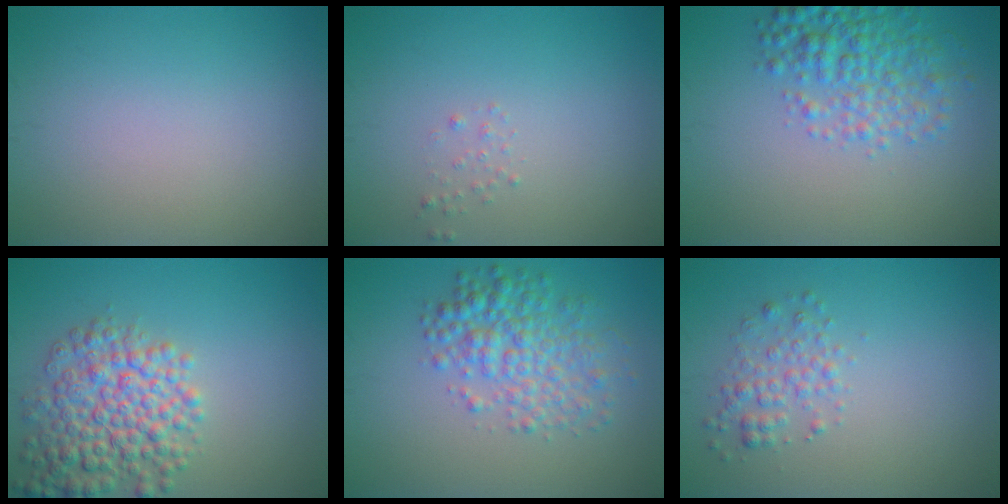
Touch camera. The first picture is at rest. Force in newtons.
{"total": 0.6, "press": 0.6, "slide": 0.0}
{"total": 4.5, "press": 4.5, "slide": 0.1}
{"total": 6.5, "press": 6.5, "slide": 0.2}
{"total": 4.5, "press": 4.5, "slide": 0.1}
{"total": 2.0, "press": 2.0, "slide": 0.1}